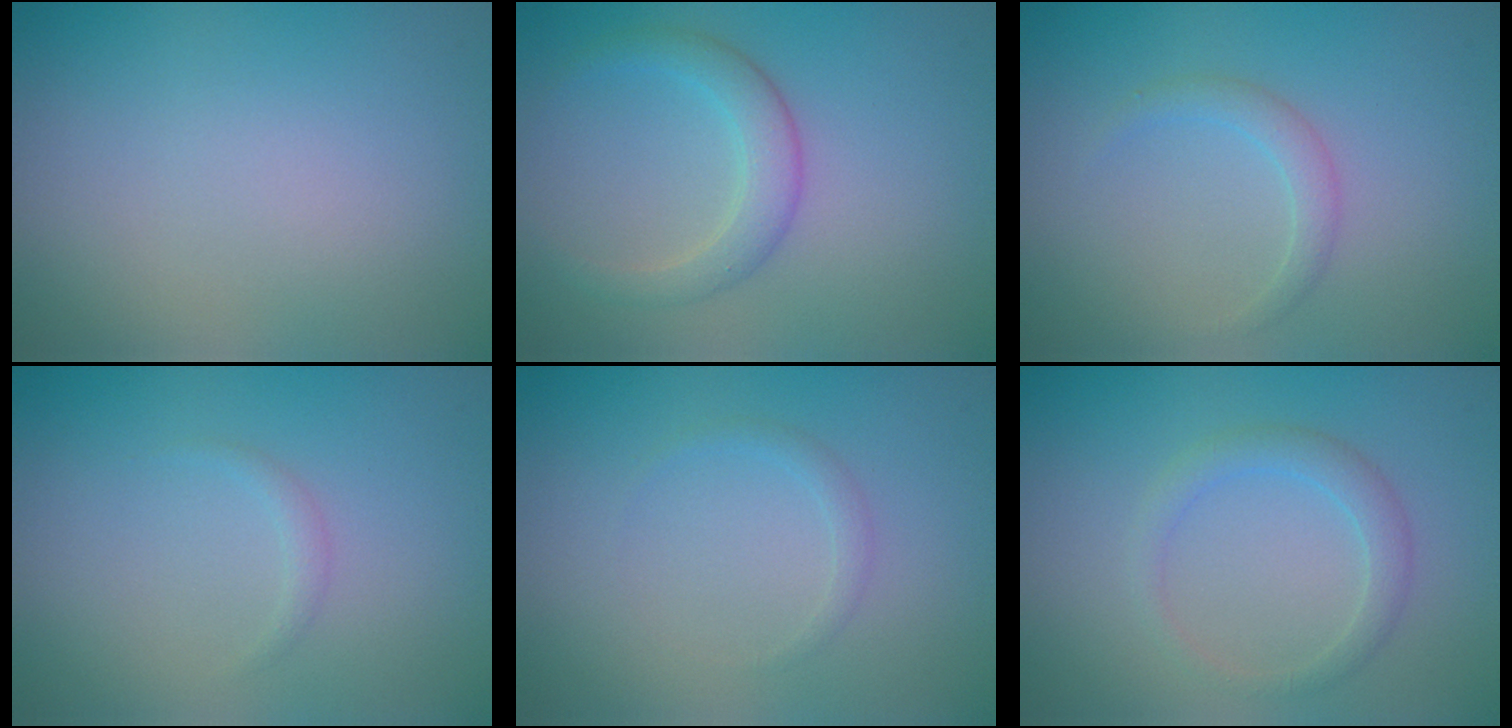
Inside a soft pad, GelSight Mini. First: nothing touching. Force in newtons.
{"total": 2.7, "press": 2.7, "slide": 0.2}
{"total": 1.4, "press": 1.4, "slide": 0.0}
{"total": 0.7, "press": 0.7, "slide": 0.0}
{"total": 0.8, "press": 0.8, "slide": 0.1}
{"total": 2.0, "press": 2.0, "slide": 0.1}